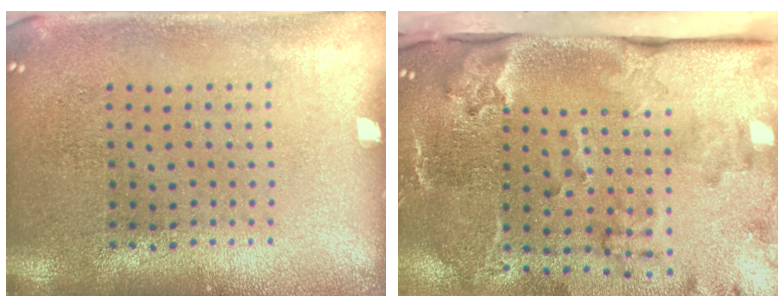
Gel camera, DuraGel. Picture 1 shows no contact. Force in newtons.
{"total": 4.1, "press": 2.7, "slide": 3.0}